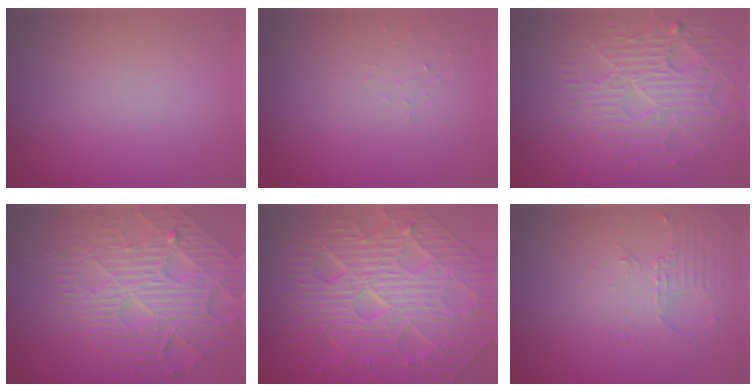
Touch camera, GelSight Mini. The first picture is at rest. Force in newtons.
{"total": 0.6, "press": 0.3, "slide": 0.6}
{"total": 4.6, "press": 4.0, "slide": 2.2}
{"total": 7.6, "press": 5.7, "slide": 5.1}
{"total": 11.7, "press": 7.8, "slide": 8.8}
{"total": 2.5, "press": 1.7, "slide": 1.8}